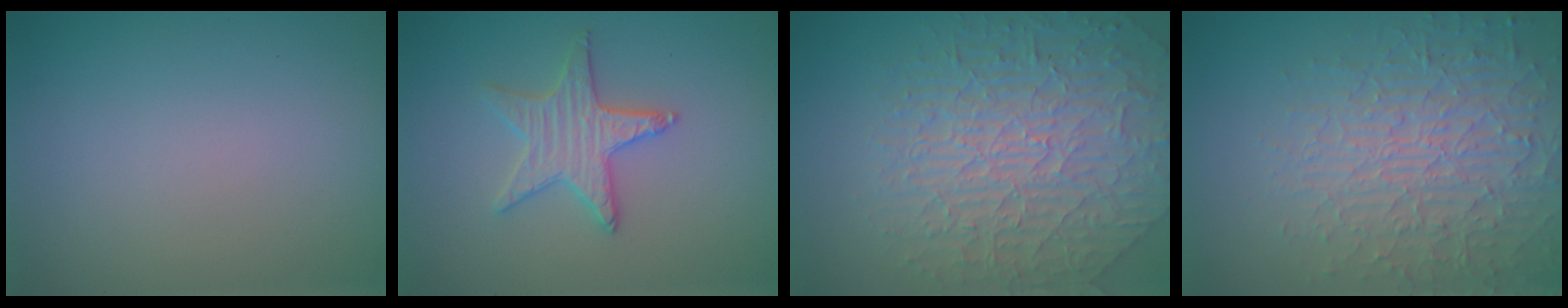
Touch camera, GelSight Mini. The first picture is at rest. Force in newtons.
{"total": 3.2, "press": 3.1, "slide": 0.6}
{"total": 6.7, "press": 5.5, "slide": 3.7}
{"total": 6.6, "press": 5.1, "slide": 4.2}